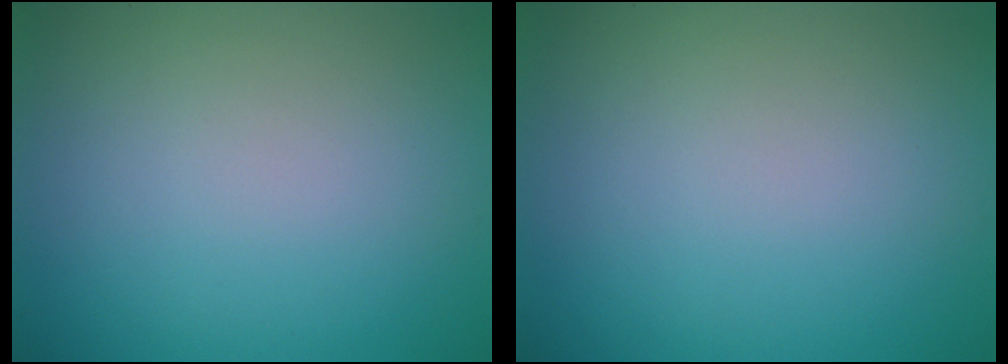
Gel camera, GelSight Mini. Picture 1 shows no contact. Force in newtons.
{"total": 0.0}